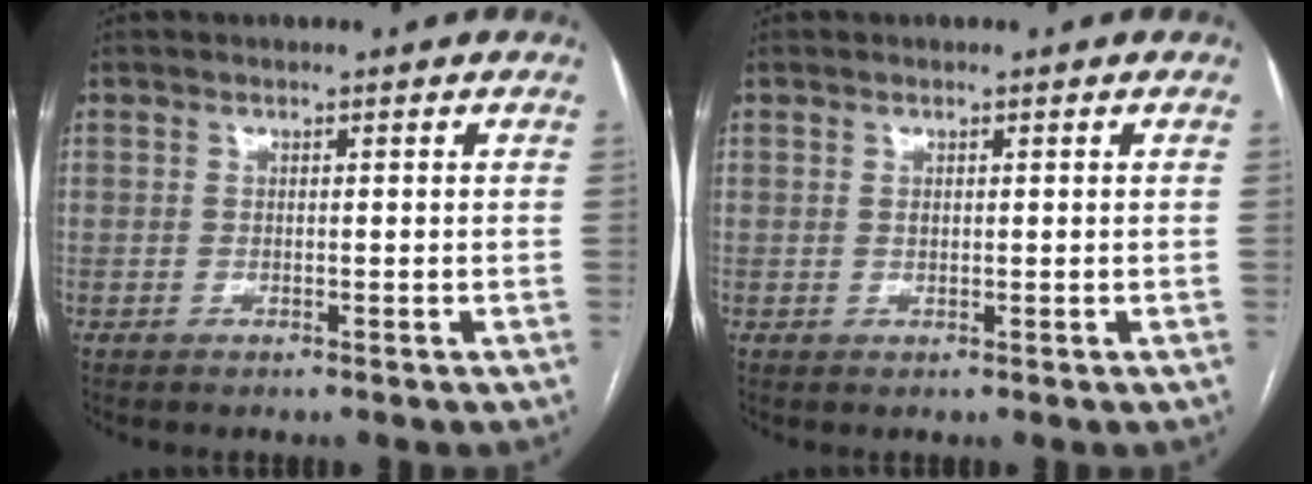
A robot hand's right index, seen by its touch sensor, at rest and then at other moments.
{"total": 0.6, "force": [0.2, 0.3, 0.4], "torque": [-0.011, -0.001, 0.006]}